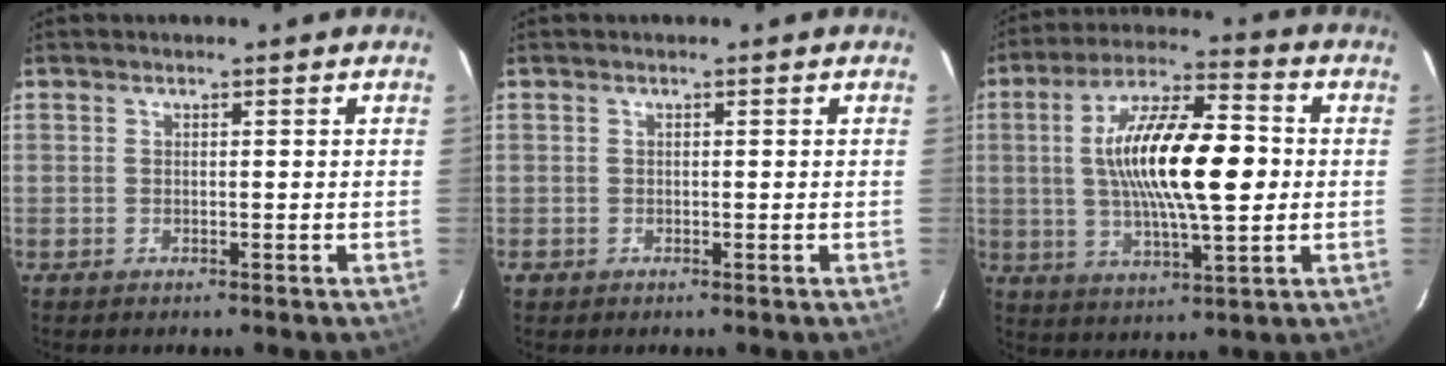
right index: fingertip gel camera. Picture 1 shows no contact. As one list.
[{"total": 1.1, "force": [-0.3, 1.0, 0.1], "torque": [-0.001, 0.003, -0.004]}, {"total": 17.9, "force": [0.8, 5.2, 17.1], "torque": [-0.309, 0.015, 0.012]}]